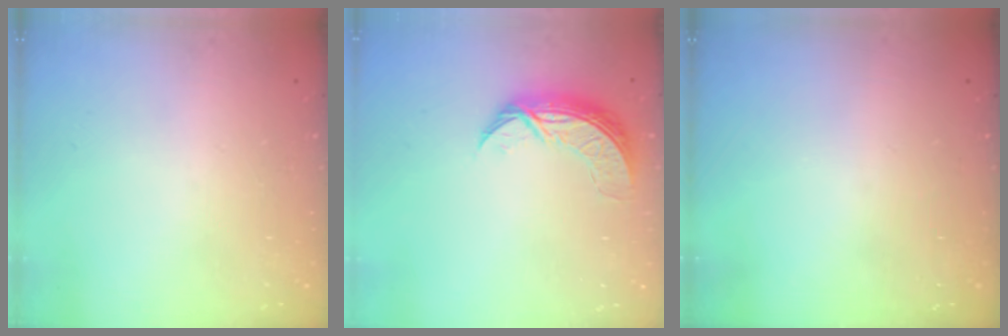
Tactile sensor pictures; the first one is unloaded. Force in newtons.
{"total": 7.7, "press": 7.6, "slide": 0.7}
{"total": 0.0}